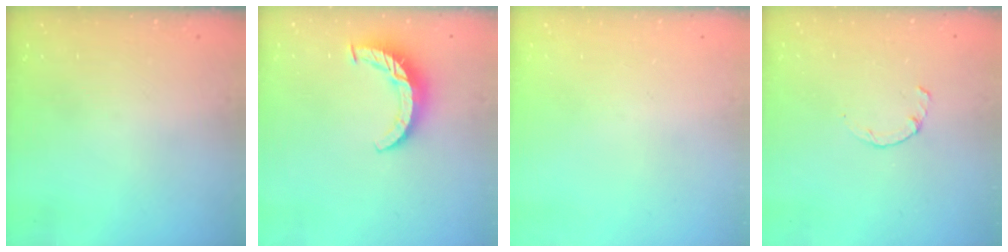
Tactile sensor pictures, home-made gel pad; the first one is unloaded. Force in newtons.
{"total": 9.3, "press": 9.3, "slide": 0.5}
{"total": 0.0}
{"total": 0.9, "press": 0.8, "slide": 0.3}